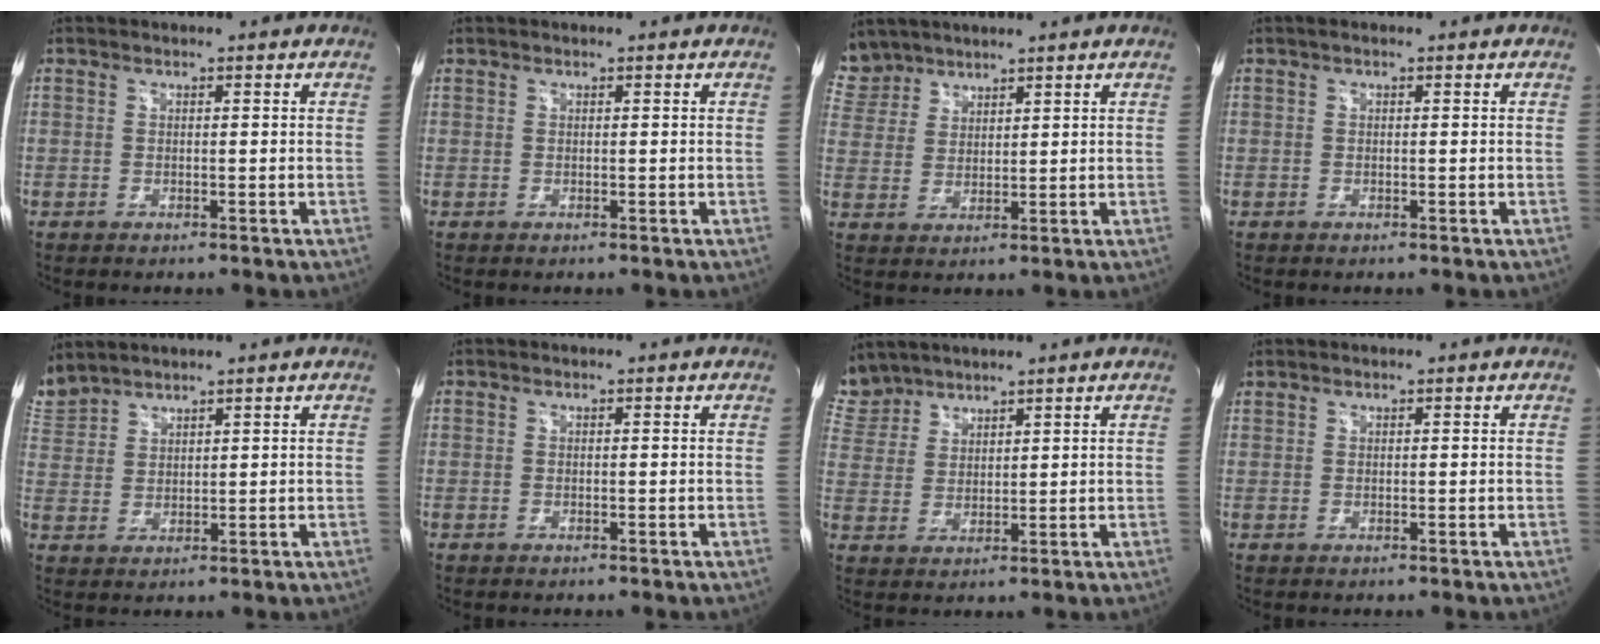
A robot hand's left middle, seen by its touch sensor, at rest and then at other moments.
{"total": 0.0}
{"total": 6.4, "force": [5.6, 3.1, -0.4], "torque": [0.007, 0.008, 0.120]}
{"total": 0.0}
{"total": 6.1, "force": [5.9, 1.3, 1.0], "torque": [-0.044, 0.017, 0.132]}
{"total": 0.0}
{"total": 6.7, "force": [6.2, 2.7, -0.1], "torque": [-0.006, 0.011, 0.137]}
{"total": 0.6, "force": [0.6, -0.1, -0.1], "torque": [-0.010, 0.011, 0.020]}